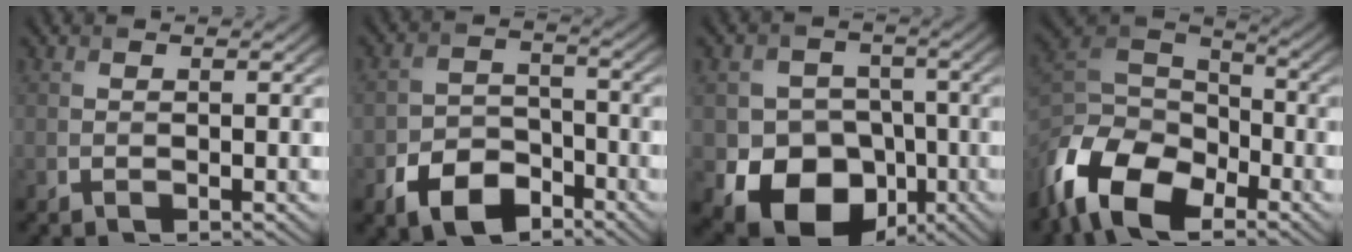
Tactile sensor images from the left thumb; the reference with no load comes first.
{"total": 7.0, "force": [-4.3, 4.4, 3.4], "torque": [-0.068, -0.009, -0.084]}
{"total": 12.6, "force": [-4.7, 10.4, 5.3], "torque": [-0.091, -0.041, -0.101]}
{"total": 13.1, "force": [-7.8, 7.3, 7.6], "torque": [-0.188, -0.020, -0.163]}